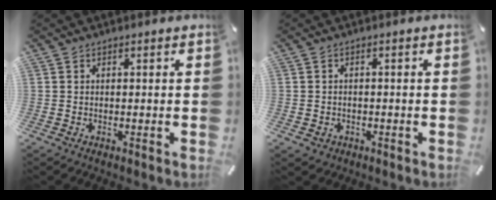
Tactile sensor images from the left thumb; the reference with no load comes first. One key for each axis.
{"total": 1.8, "fx": -0.7, "fy": 1.6, "fz": 0.6, "tx": -0.012, "ty": 0.004, "tz": -0.016}